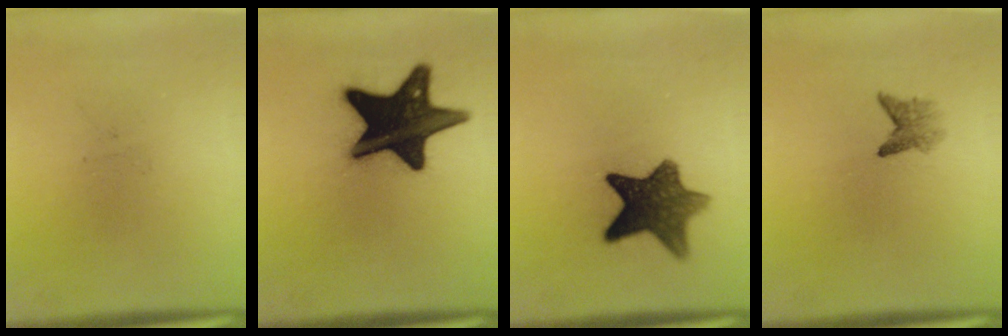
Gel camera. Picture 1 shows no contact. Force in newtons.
{"total": 19.1}
{"total": 10.0}
{"total": 2.0}